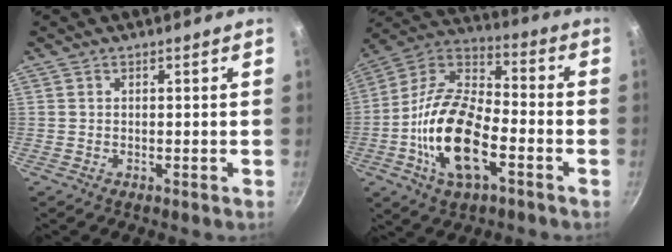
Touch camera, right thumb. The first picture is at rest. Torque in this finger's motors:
{"motor_torque": [0.10, 1.12, 1.76, -0.79, 0.26]}